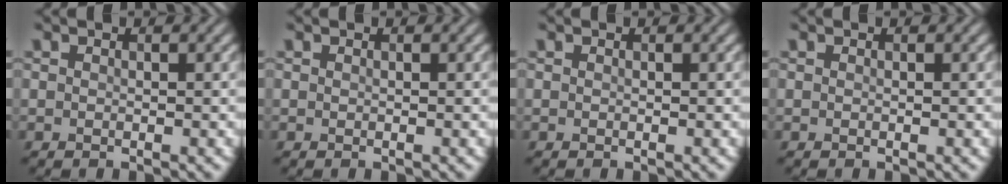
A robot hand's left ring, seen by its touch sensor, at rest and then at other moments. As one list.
[{"total": 0.0}, {"total": 0.0}, {"total": 0.0}]